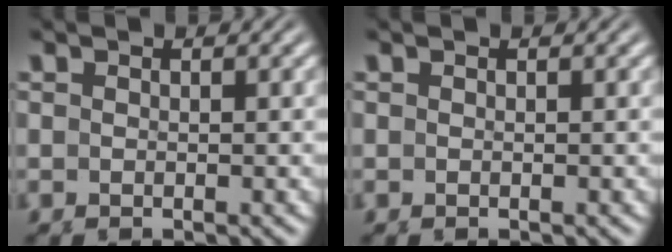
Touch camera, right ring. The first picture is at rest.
{"total": 0.0}